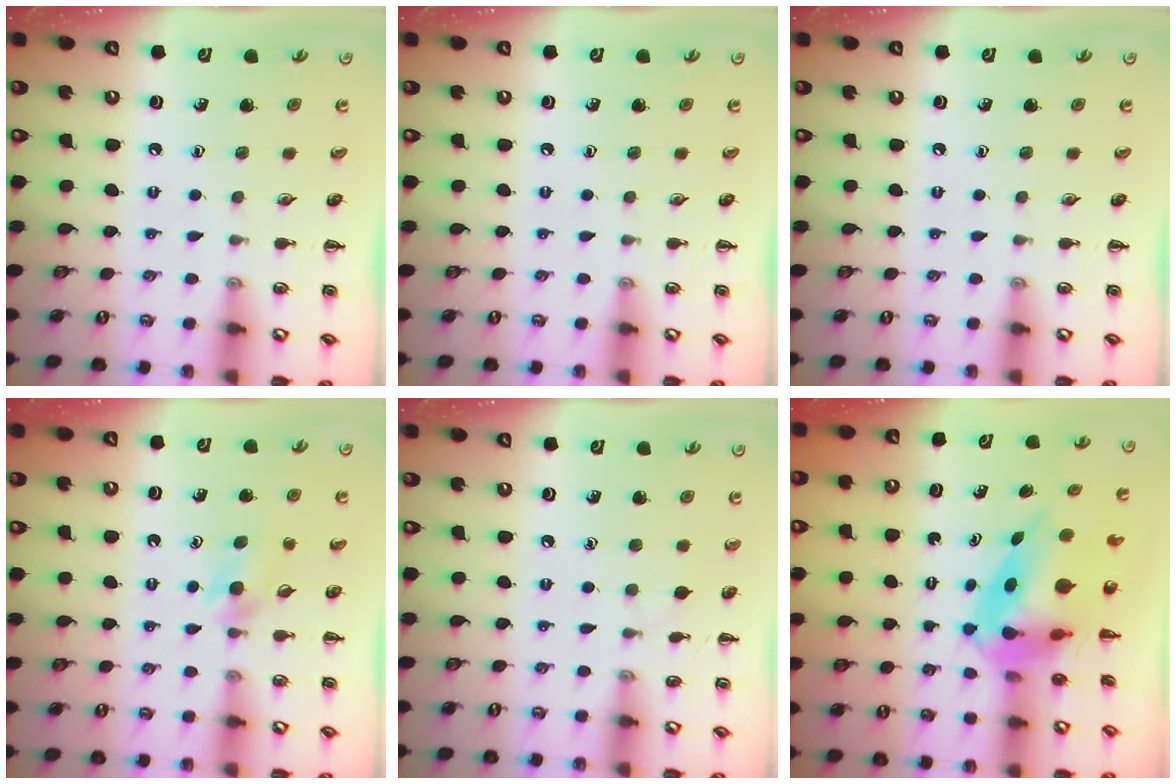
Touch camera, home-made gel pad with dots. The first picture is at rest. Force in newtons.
{"total": 0.0}
{"total": 0.0}
{"total": 3.2, "press": 3.0, "slide": 1.2}
{"total": 3.9, "press": 3.7, "slide": 1.3}
{"total": 8.2, "press": 7.7, "slide": 2.9}